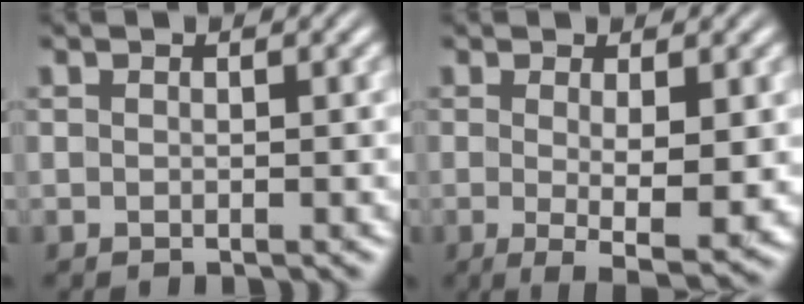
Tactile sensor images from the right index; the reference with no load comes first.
{"total": 5.2, "force": [-1.8, 1.3, 4.7], "torque": [-0.079, -0.036, -0.014]}